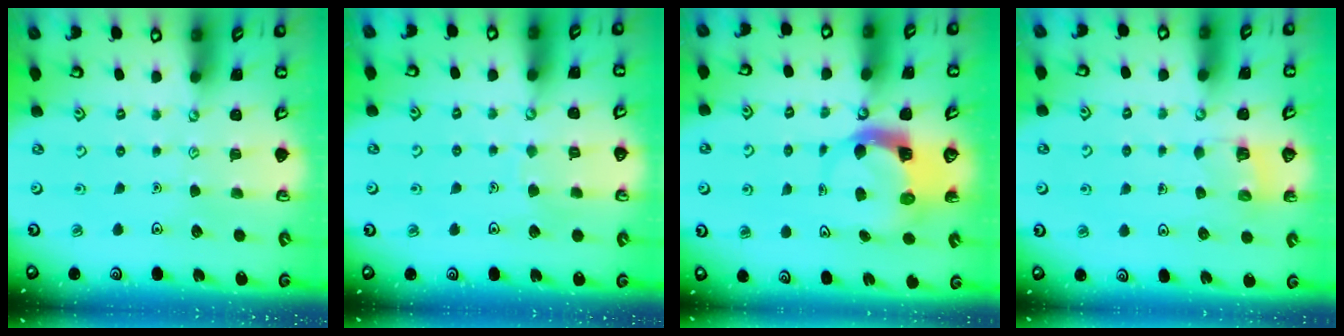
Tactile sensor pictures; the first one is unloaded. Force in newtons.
{"total": 4.4, "press": 4.4, "slide": 0.4}
{"total": 5.2, "press": 5.1, "slide": 0.6}
{"total": 4.6, "press": 4.6, "slide": 0.3}